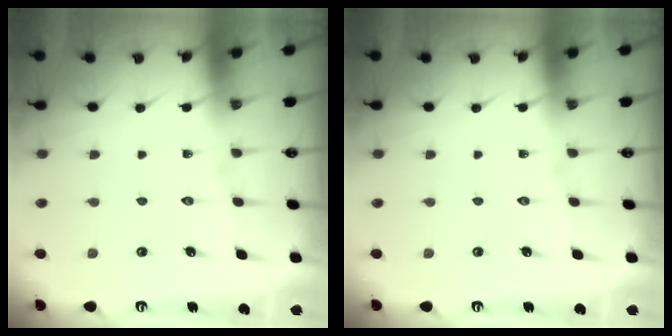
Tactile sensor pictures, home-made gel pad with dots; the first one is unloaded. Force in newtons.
{"total": 0.0}